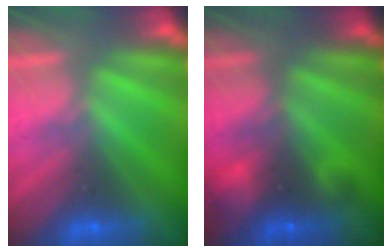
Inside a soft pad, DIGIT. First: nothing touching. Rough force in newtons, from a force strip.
{"total": 2.3}